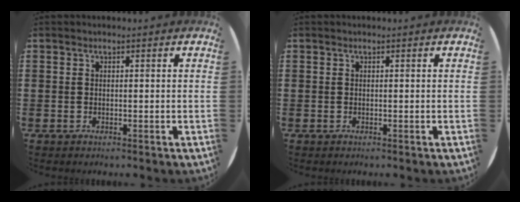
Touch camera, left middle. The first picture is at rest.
{"total": 0.0}